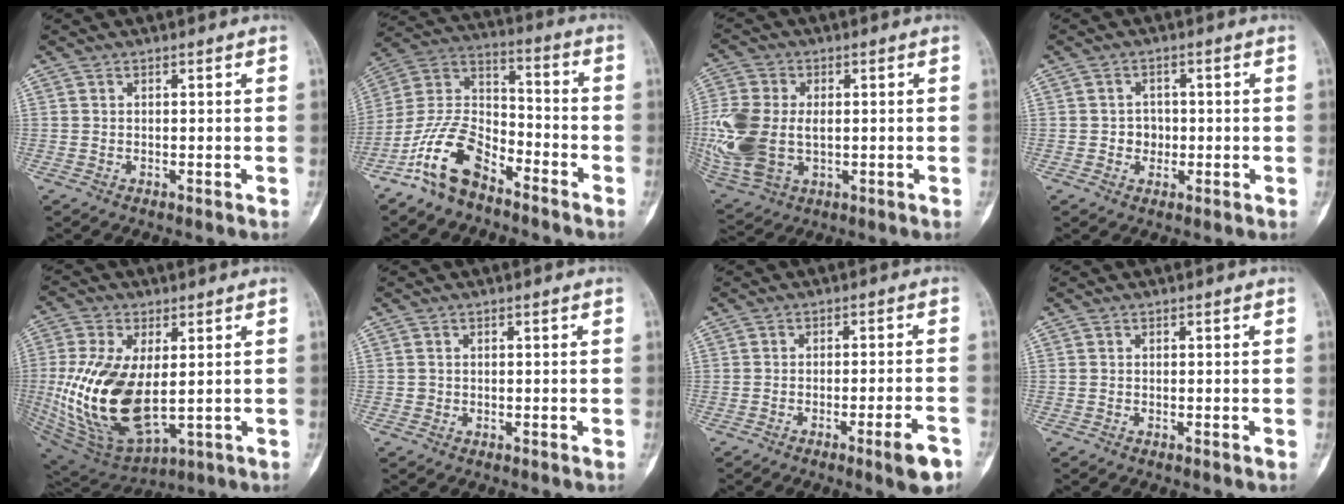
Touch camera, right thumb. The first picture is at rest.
{"total": 14.0, "force": [-9.2, 7.0, 7.9], "torque": [-0.145, 0.073, -0.188]}
{"total": 16.7, "force": [-0.7, 11.1, 12.5], "torque": [-0.306, -0.006, -0.001]}
{"total": 3.0, "force": [-0.4, 2.7, 1.2], "torque": [0.004, 0.008, -0.008]}
{"total": 19.7, "force": [0.1, 10.4, 16.7], "torque": [-0.340, -0.018, 0.025]}
{"total": 0.5, "force": [0.0, 0.5, 0.1], "torque": [0.001, 0.004, 0.000]}
{"total": 5.9, "force": [-3.4, 0.7, 4.8], "torque": [-0.061, 0.016, -0.046]}
{"total": 0.0}